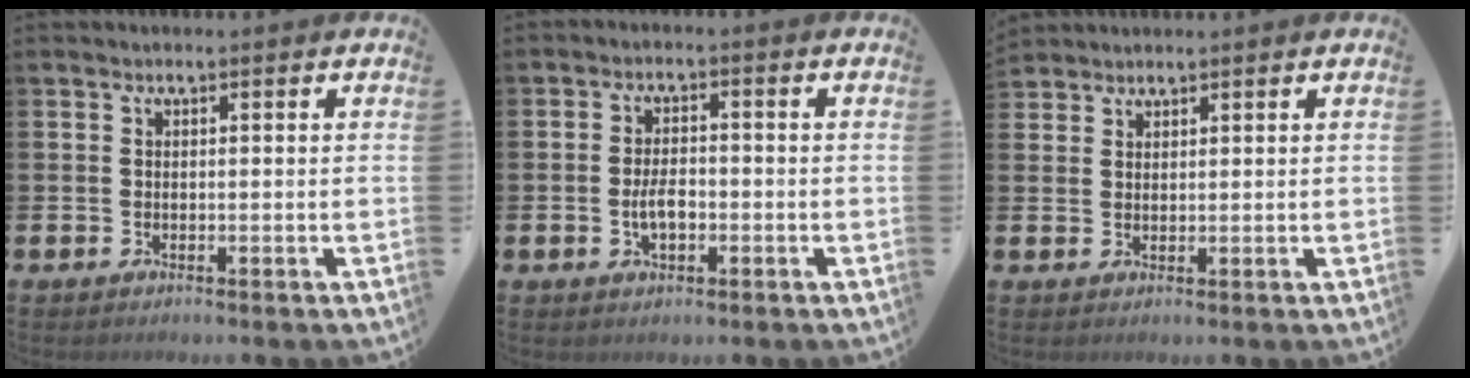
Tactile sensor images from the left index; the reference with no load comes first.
{"total": 3.6, "force": [-0.7, 1.8, 3.0], "torque": [-0.043, 0.000, -0.016]}
{"total": 2.2, "force": [2.1, 0.5, -0.3], "torque": [0.009, -0.005, 0.040]}